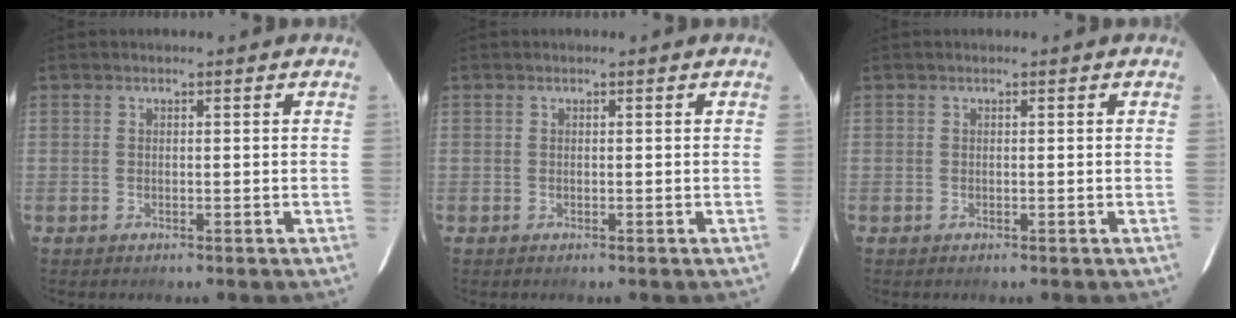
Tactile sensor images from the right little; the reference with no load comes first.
{"total": 0.0}
{"total": 0.0}